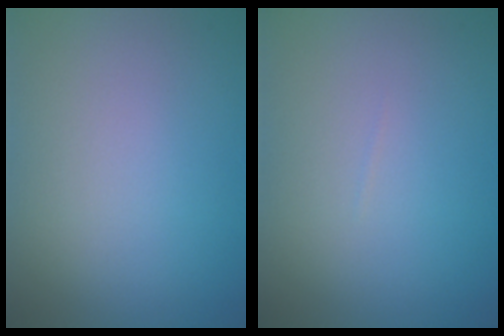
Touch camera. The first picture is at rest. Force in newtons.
{"total": 0.0}